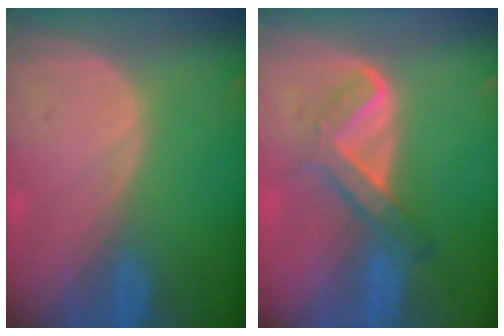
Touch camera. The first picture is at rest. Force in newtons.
{"total": 5.4, "press": 5.1, "slide": 1.6}